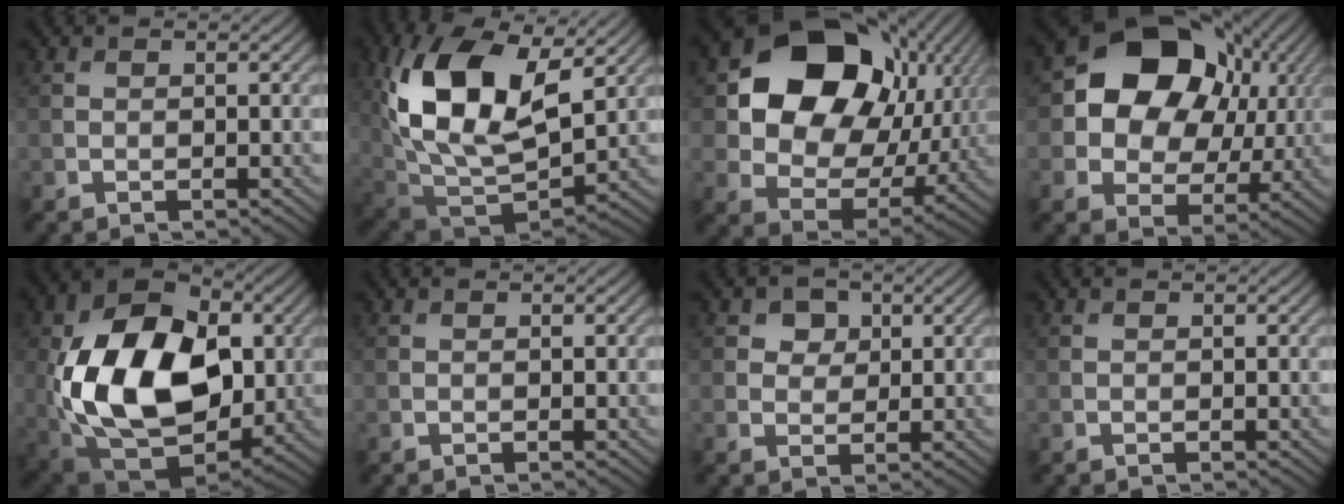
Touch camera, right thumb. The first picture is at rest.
{"total": 16.8, "force": [5.0, 9.3, 13.1], "torque": [-0.273, -0.004, 0.098]}
{"total": 17.2, "force": [4.8, 13.2, 9.9], "torque": [-0.186, -0.002, 0.105]}
{"total": 14.6, "force": [3.6, 11.4, 8.3], "torque": [-0.144, 0.011, 0.057]}
{"total": 19.6, "force": [0.0, 13.2, 14.4], "torque": [-0.300, -0.018, 0.007]}
{"total": 0.0}
{"total": 3.0, "force": [1.2, 2.4, 1.2], "torque": [-0.024, -0.006, 0.019]}
{"total": 0.0}